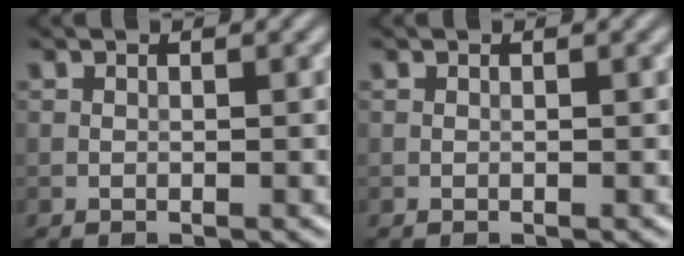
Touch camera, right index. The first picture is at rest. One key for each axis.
{"total": 0.0}